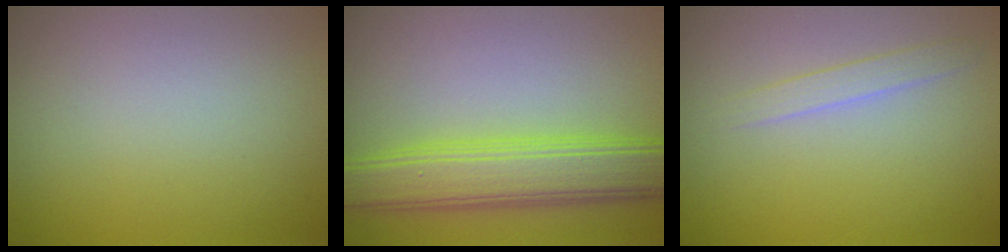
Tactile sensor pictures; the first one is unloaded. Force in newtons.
{"total": 6.5, "press": 6.5, "slide": 0.1}
{"total": 1.4, "press": 1.4, "slide": 0.1}